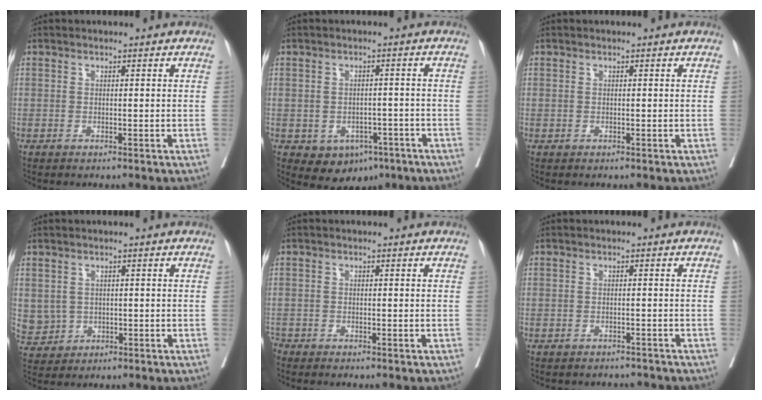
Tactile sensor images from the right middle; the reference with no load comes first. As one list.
[{"total": 6.6, "force": [-3.5, 4.7, 3.1], "torque": [-0.036, 0.004, -0.038]}, {"total": 0.0}, {"total": 5.0, "force": [-0.2, 4.9, 0.9], "torque": [-0.025, 0.004, 0.011]}, {"total": 2.3, "force": [-2.2, 0.3, 0.5], "torque": [-0.009, -0.006, -0.038]}, {"total": 5.6, "force": [-5.4, 1.5, 0.5], "torque": [-0.005, 0.000, -0.064]}]